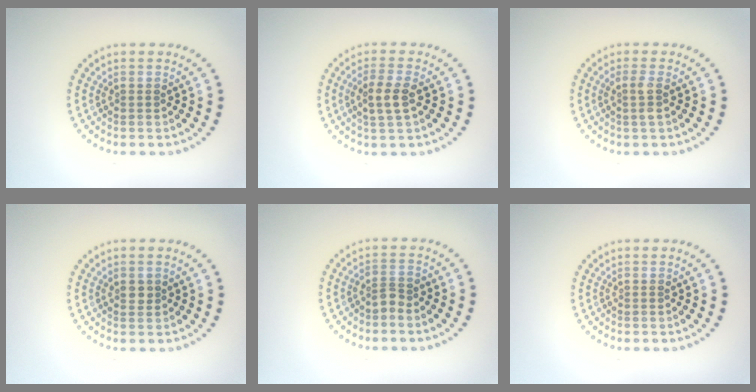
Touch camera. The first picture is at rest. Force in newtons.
{"total": 2.7, "press": 2.6, "slide": 0.7}
{"total": 1.5, "press": 1.2, "slide": 0.8}
{"total": 1.0, "press": 1.0, "slide": 0.3}
{"total": 1.5, "press": 1.2, "slide": 0.9}
{"total": 0.0}